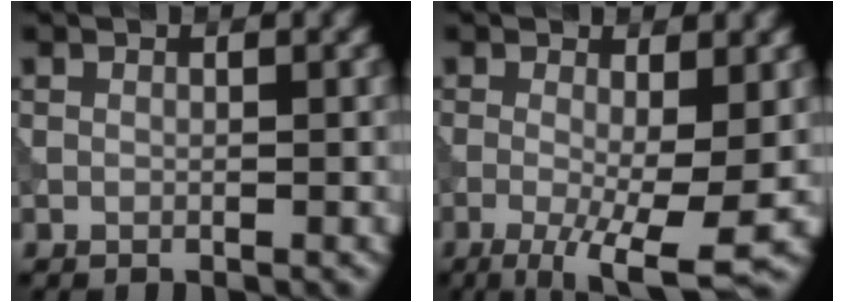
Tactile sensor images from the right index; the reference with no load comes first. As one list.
[{"total": 7.2, "force": [-1.9, 1.7, 6.8], "torque": [-0.120, -0.012, -0.027]}]